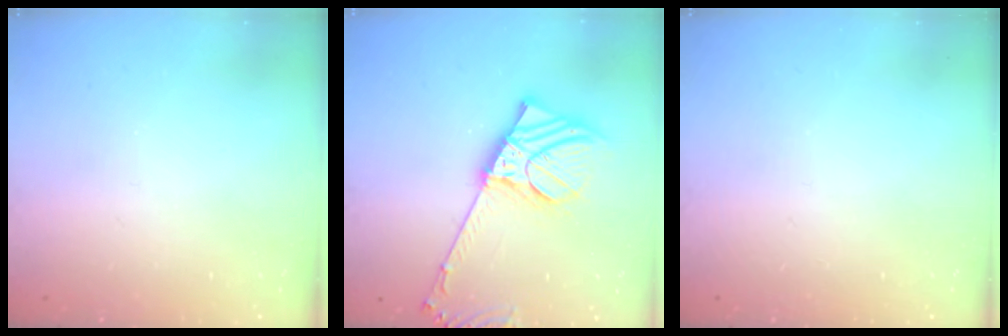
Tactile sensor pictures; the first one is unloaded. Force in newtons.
{"total": 12.1, "press": 11.8, "slide": 2.5}
{"total": 0.0}